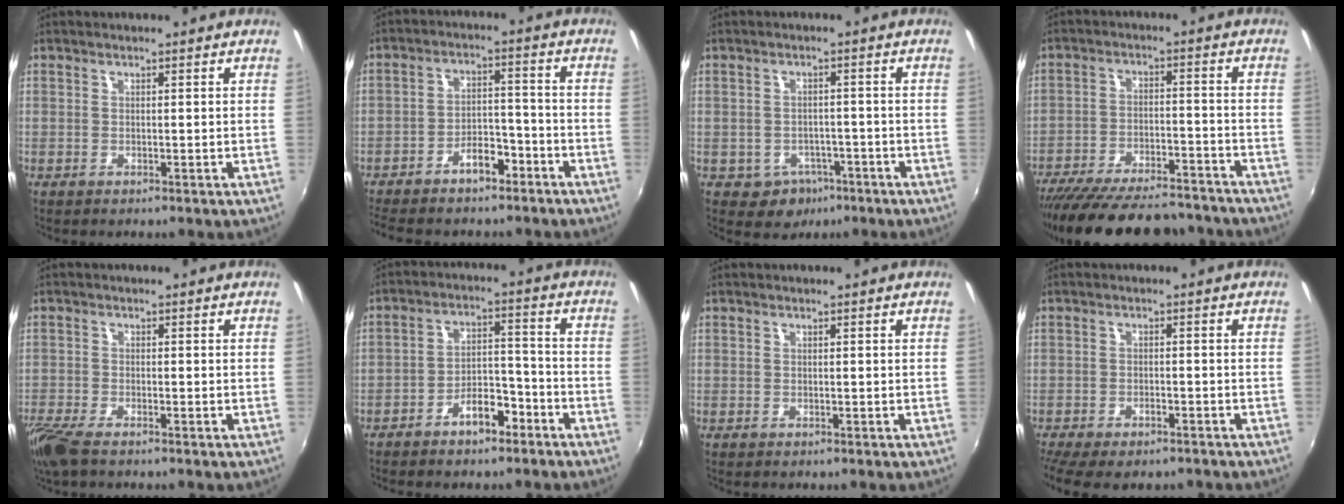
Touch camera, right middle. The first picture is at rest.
{"total": 8.6, "force": [-6.6, 3.7, 4.1], "torque": [-0.086, 0.021, -0.100]}
{"total": 5.4, "force": [-2.8, 4.5, 1.3], "torque": [-0.039, 0.003, -0.028]}
{"total": 23.9, "force": [-20.8, 6.2, 9.9], "torque": [-0.192, -0.021, -0.290]}
{"total": 6.1, "force": [-4.7, 1.5, 3.7], "torque": [-0.100, -0.026, -0.094]}
{"total": 6.8, "force": [-4.8, 3.0, 3.7], "torque": [-0.068, 0.024, -0.071]}
{"total": 0.0}
{"total": 8.0, "force": [-6.5, 2.4, 4.0], "torque": [-0.099, -0.035, -0.106]}